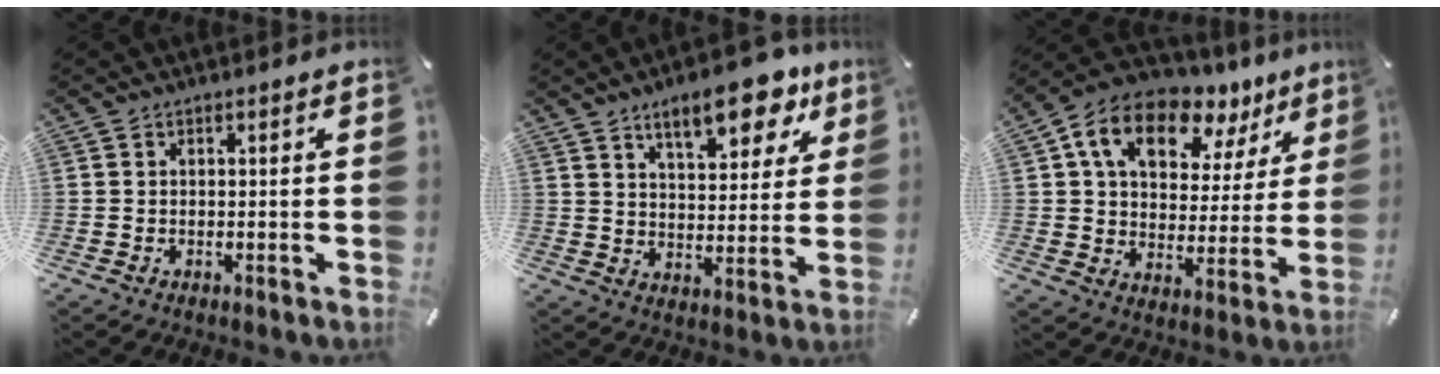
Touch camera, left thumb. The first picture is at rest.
{"total": 13.8, "force": [9.2, 5.6, 8.6], "torque": [-0.111, -0.046, 0.152]}
{"total": 13.8, "force": [8.3, 8.7, 6.8], "torque": [-0.117, -0.046, 0.150]}